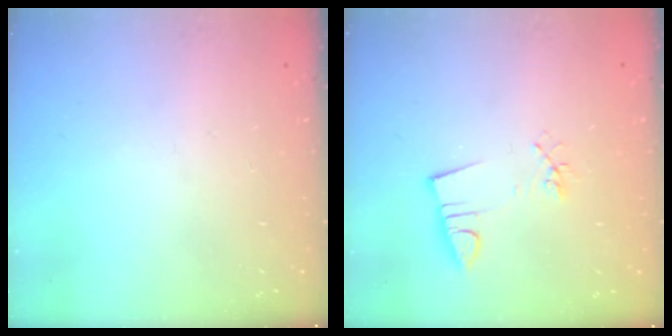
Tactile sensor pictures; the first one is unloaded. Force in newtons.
{"total": 3.1, "press": 1.6, "slide": 2.7}